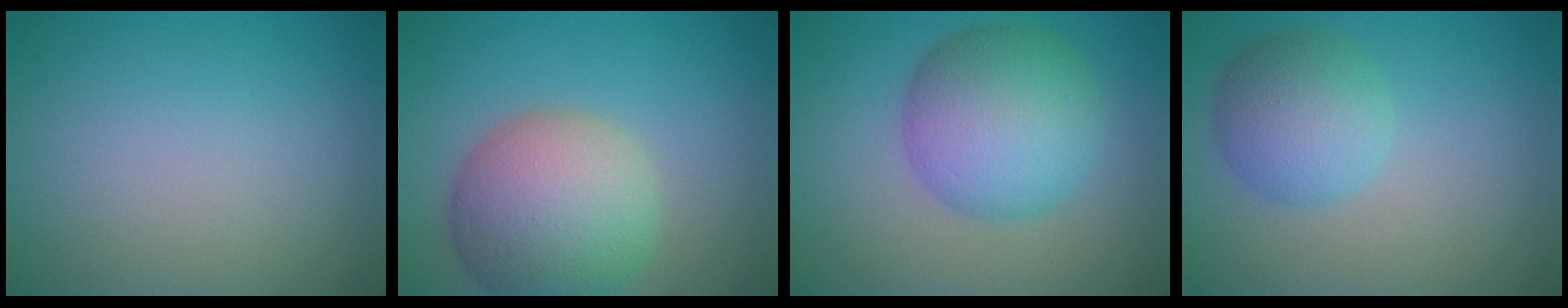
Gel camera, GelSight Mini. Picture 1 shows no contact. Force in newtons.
{"total": 9.0, "press": 9.0, "slide": 0.4}
{"total": 8.0, "press": 8.0, "slide": 0.2}
{"total": 4.7, "press": 4.7, "slide": 0.1}